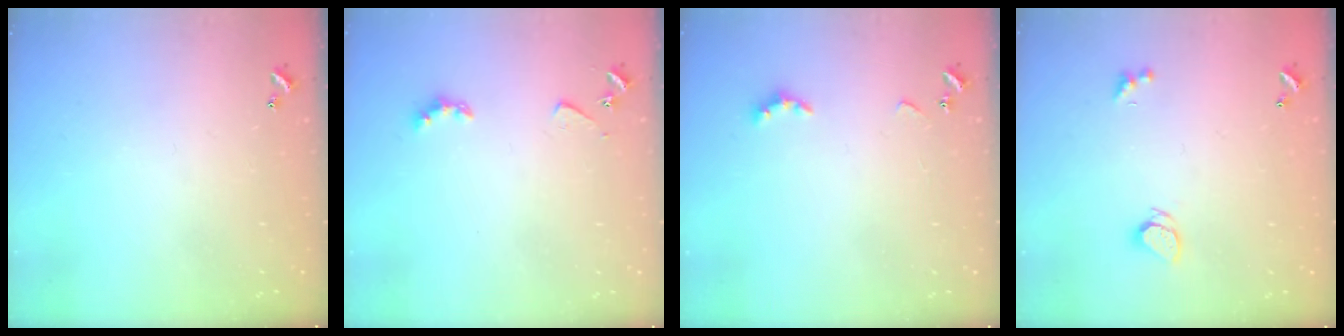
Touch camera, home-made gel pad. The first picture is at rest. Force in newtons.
{"total": 2.8, "press": 2.7, "slide": 0.5}
{"total": 2.9, "press": 2.8, "slide": 0.6}
{"total": 1.9, "press": 1.8, "slide": 0.3}